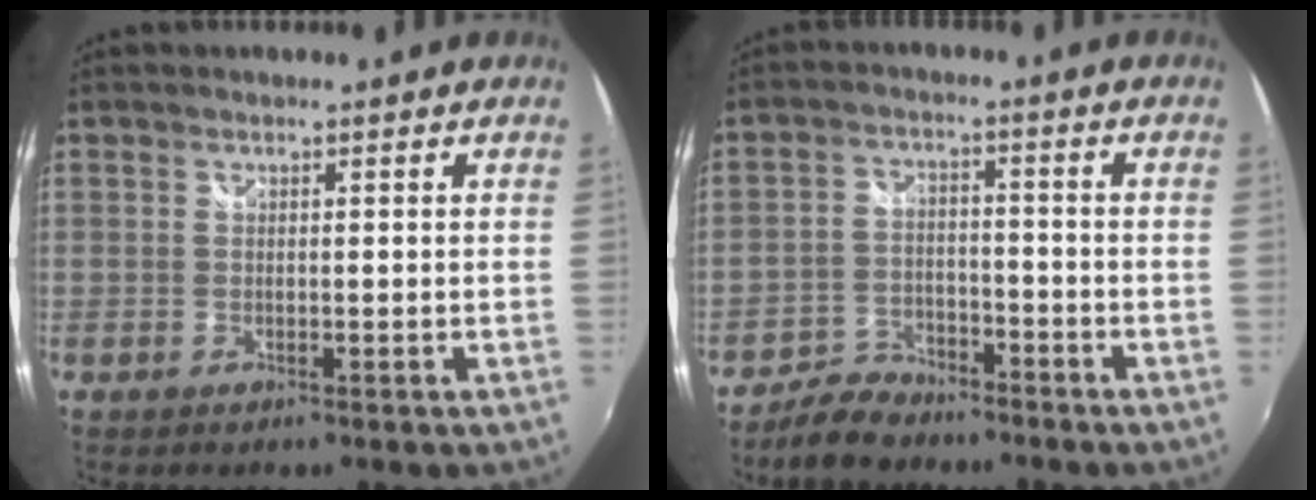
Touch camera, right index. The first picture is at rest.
{"total": 6.8, "force": [-5.7, 3.1, 2.0], "torque": [-0.061, 0.011, -0.098]}